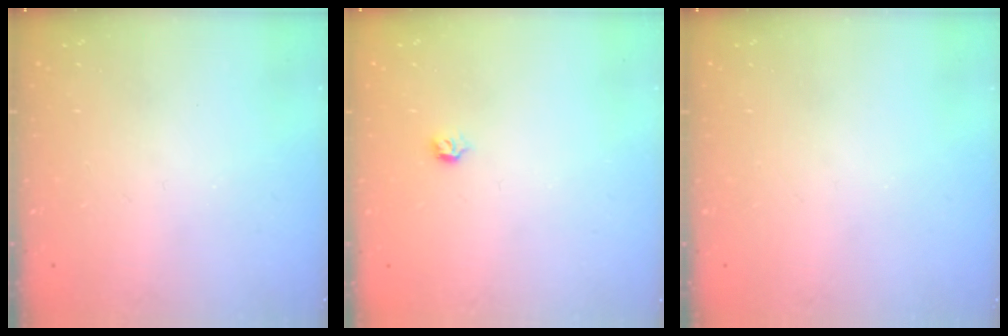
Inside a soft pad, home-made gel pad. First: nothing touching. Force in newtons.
{"total": 2.8, "press": 2.7, "slide": 0.8}
{"total": 0.0}